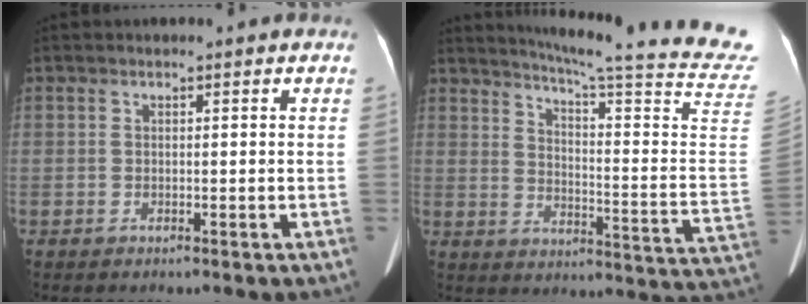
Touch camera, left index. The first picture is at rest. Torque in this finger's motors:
{"motor_torque": [-0.45, -1.65, -0.05, 0.04]}